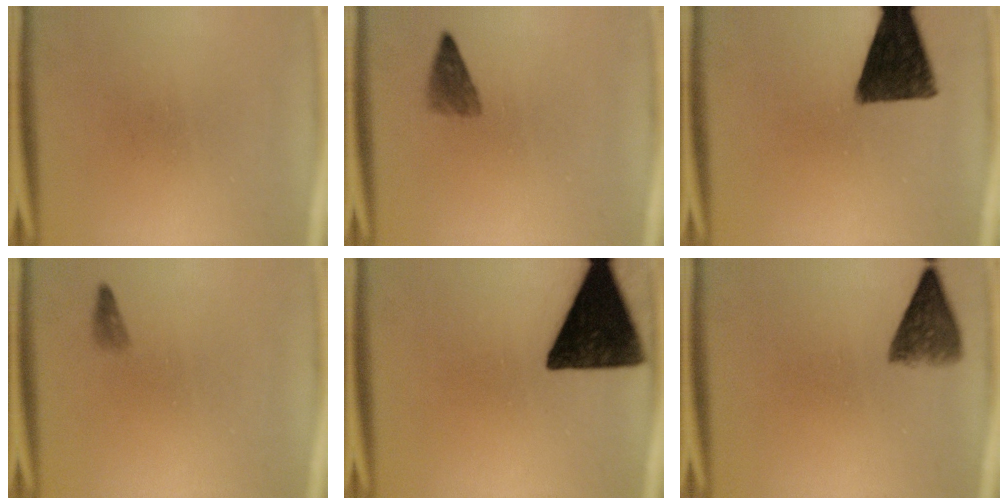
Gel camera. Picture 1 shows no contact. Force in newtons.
{"total": 2.4}
{"total": 13.5}
{"total": 0.9}
{"total": 16.8}
{"total": 5.4}